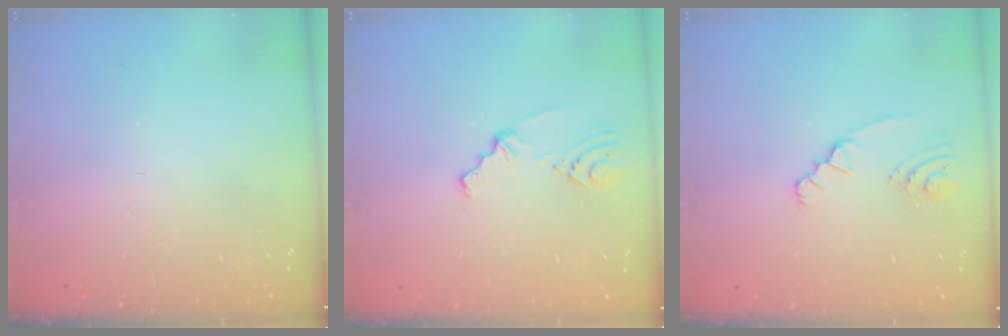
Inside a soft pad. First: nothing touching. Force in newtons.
{"total": 2.8, "press": 2.3, "slide": 1.5}
{"total": 2.7, "press": 2.5, "slide": 1.0}